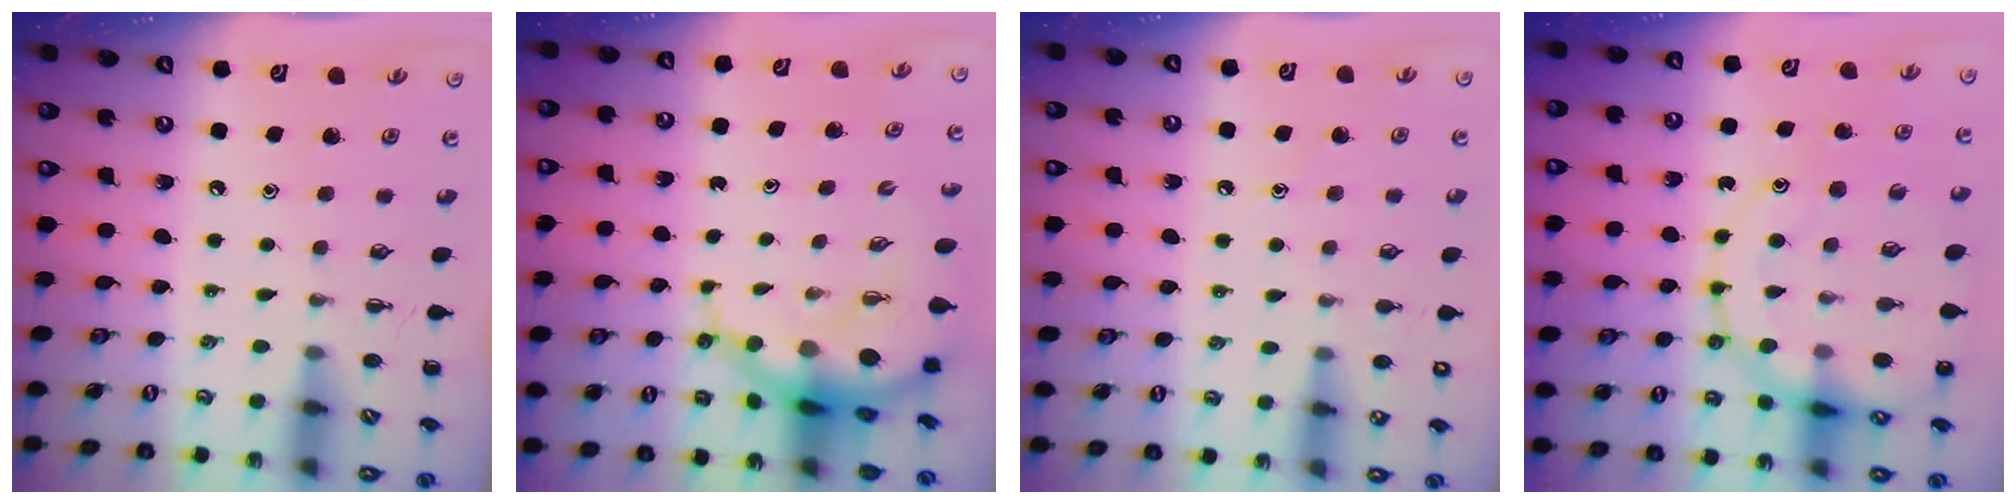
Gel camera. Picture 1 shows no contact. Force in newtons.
{"total": 7.4, "press": 7.1, "slide": 2.1}
{"total": 7.9, "press": 7.6, "slide": 2.2}
{"total": 16.9, "press": 16.8, "slide": 2.0}